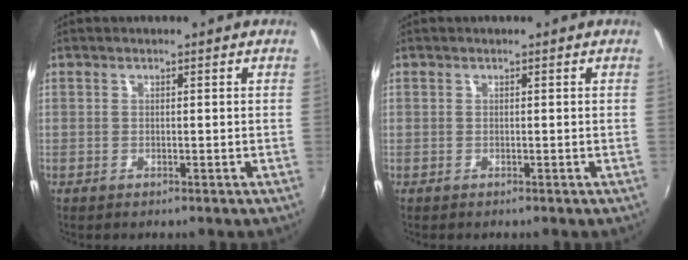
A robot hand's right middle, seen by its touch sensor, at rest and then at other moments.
{"total": 0.0}